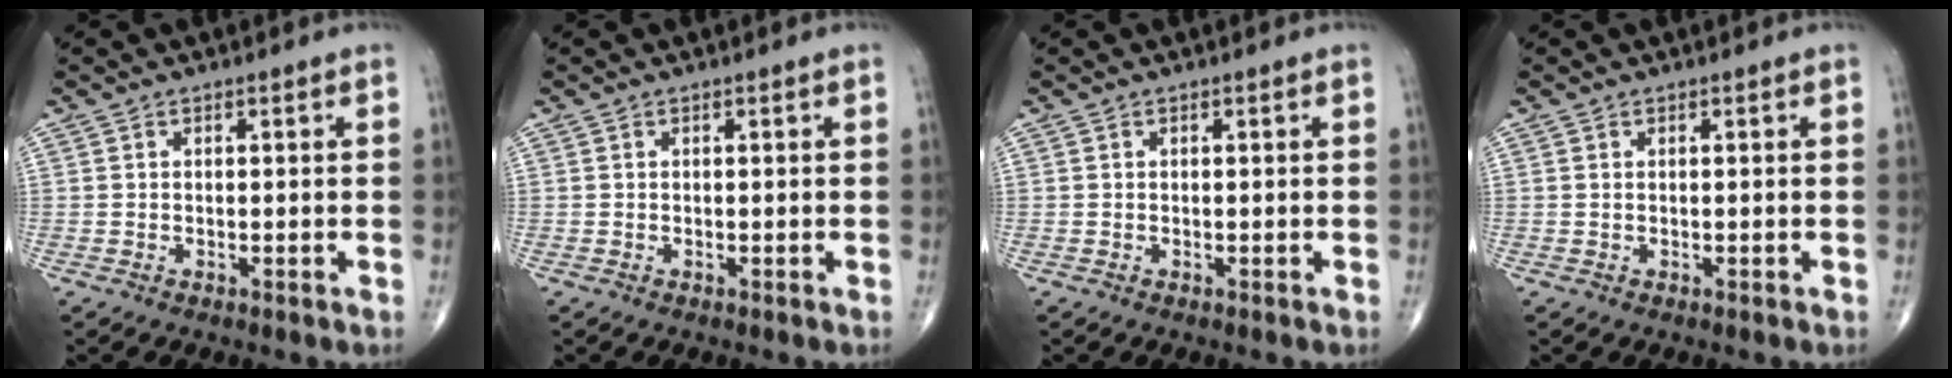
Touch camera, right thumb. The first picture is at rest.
{"total": 0.0}
{"total": 0.0}
{"total": 0.0}